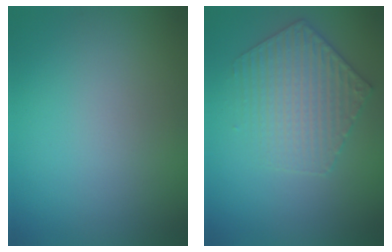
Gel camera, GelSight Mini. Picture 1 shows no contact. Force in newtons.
{"total": 3.8, "press": 3.8, "slide": 0.2}